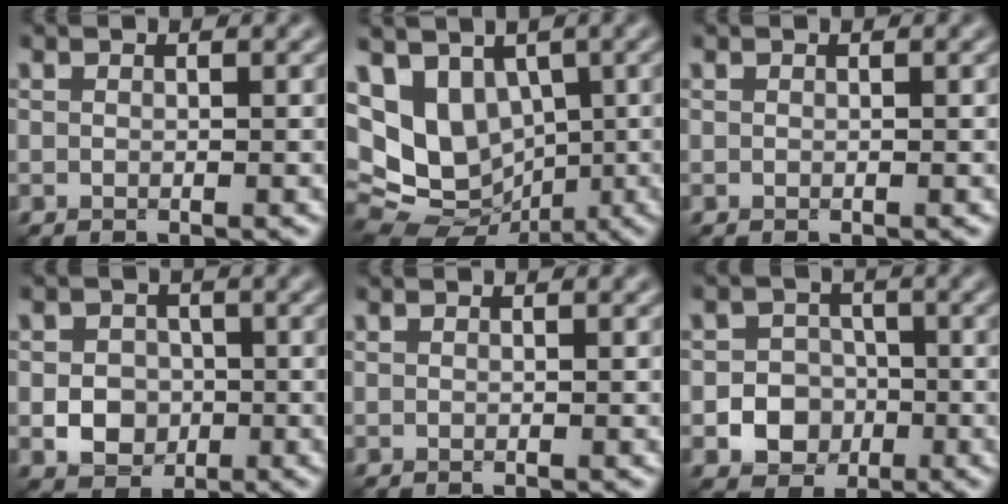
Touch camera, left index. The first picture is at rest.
{"total": 8.9, "force": [1.0, 7.0, 5.4], "torque": [-0.097, -0.004, 0.027]}
{"total": 0.0}
{"total": 3.5, "force": [-0.8, 2.9, 1.8], "torque": [-0.020, -0.002, -0.021]}
{"total": 0.0}
{"total": 5.4, "force": [-2.1, 4.6, 1.8], "torque": [-0.003, -0.002, -0.054]}